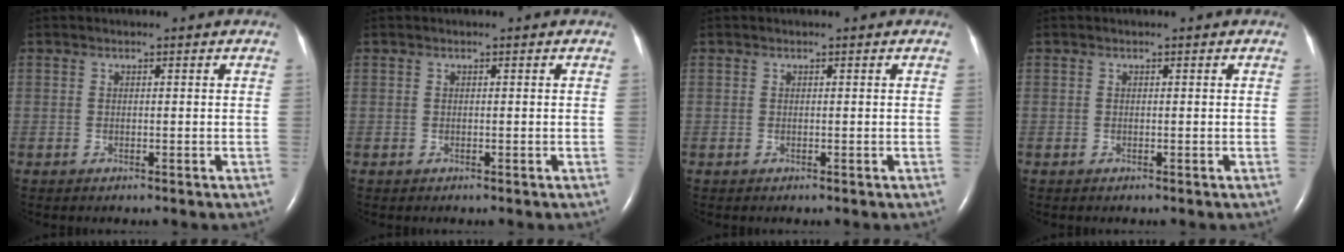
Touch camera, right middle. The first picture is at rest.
{"total": 0.0}
{"total": 0.0}
{"total": 0.0}